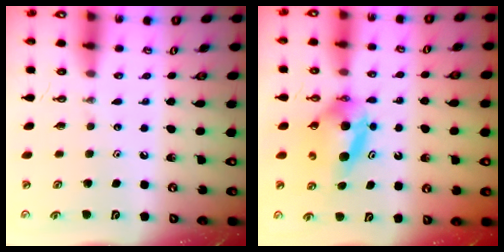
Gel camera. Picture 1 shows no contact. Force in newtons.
{"total": 6.9, "press": 5.6, "slide": 4.0}